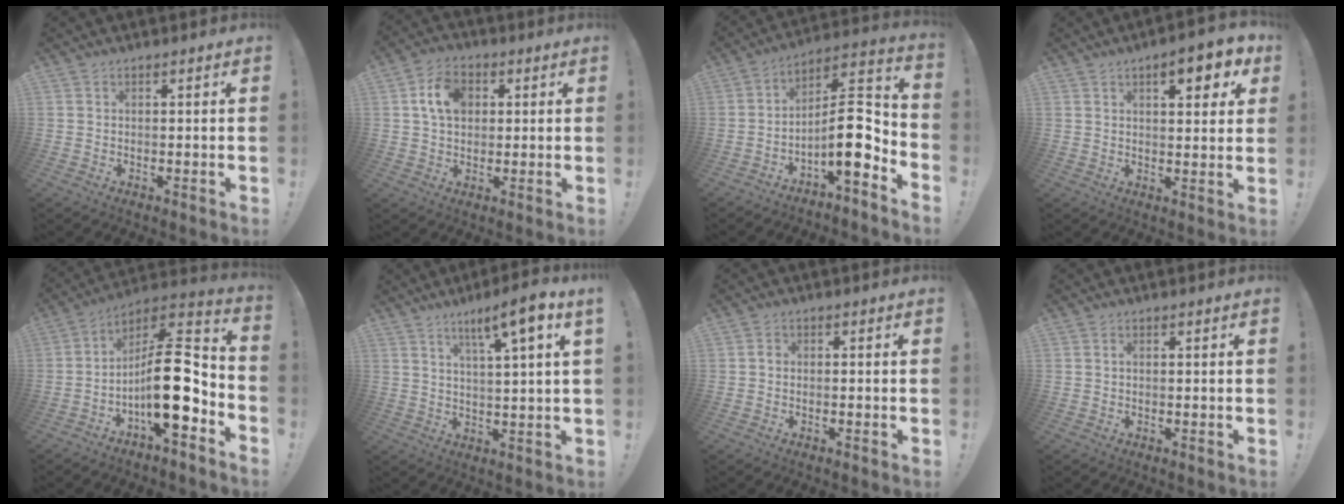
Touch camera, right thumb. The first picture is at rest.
{"total": 9.4, "force": [2.7, 6.7, 6.0], "torque": [-0.100, 0.011, 0.053]}
{"total": 13.6, "force": [-3.6, 4.8, 12.2], "torque": [-0.188, 0.010, -0.058]}
{"total": 8.7, "force": [4.3, 2.8, 7.0], "torque": [-0.084, -0.017, 0.066]}
{"total": 19.5, "force": [-4.6, 6.8, 17.7], "torque": [-0.287, 0.017, -0.074]}
{"total": 9.0, "force": [4.7, 0.0, 7.6], "torque": [-0.115, -0.027, 0.068]}
{"total": 1.2, "force": [-0.8, 0.7, 0.6], "torque": [-0.011, 0.005, -0.015]}
{"total": 0.5, "force": [-0.1, 0.1, 0.5], "torque": [-0.012, 0.002, -0.002]}